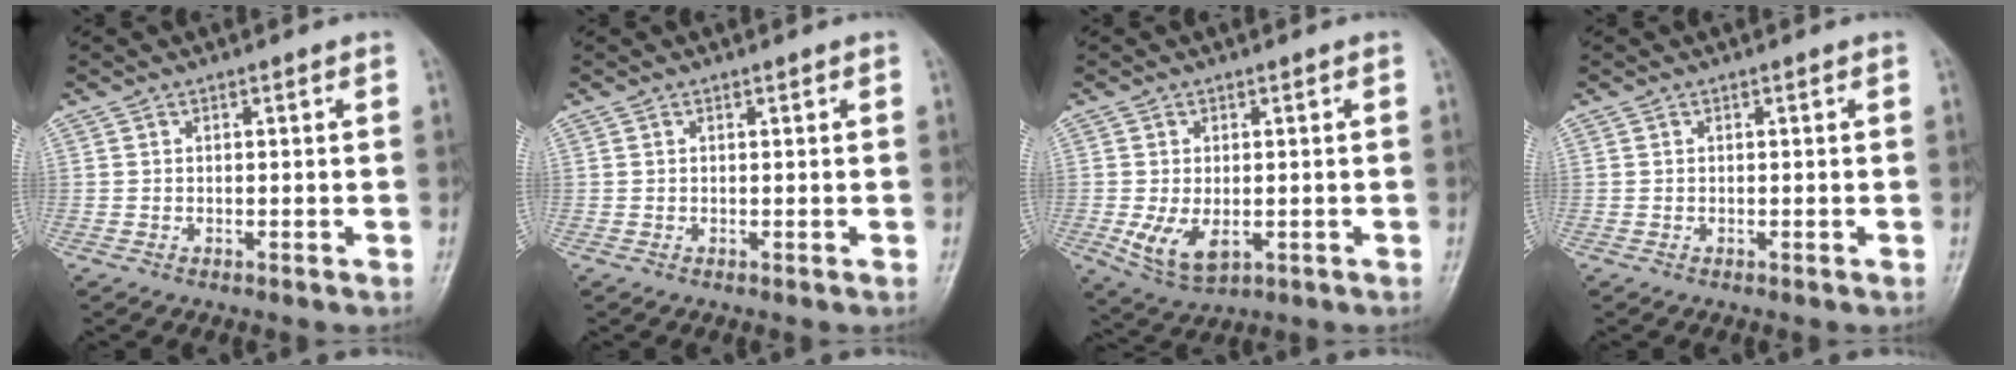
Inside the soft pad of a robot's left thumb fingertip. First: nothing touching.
{"total": 0.0}
{"total": 6.6, "force": [-1.2, 3.9, 5.3], "torque": [-0.099, -0.014, -0.012]}
{"total": 0.0}